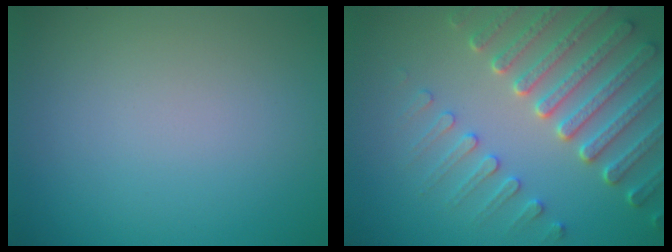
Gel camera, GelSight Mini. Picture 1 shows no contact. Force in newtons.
{"total": 6.2, "press": 5.2, "slide": 3.4}